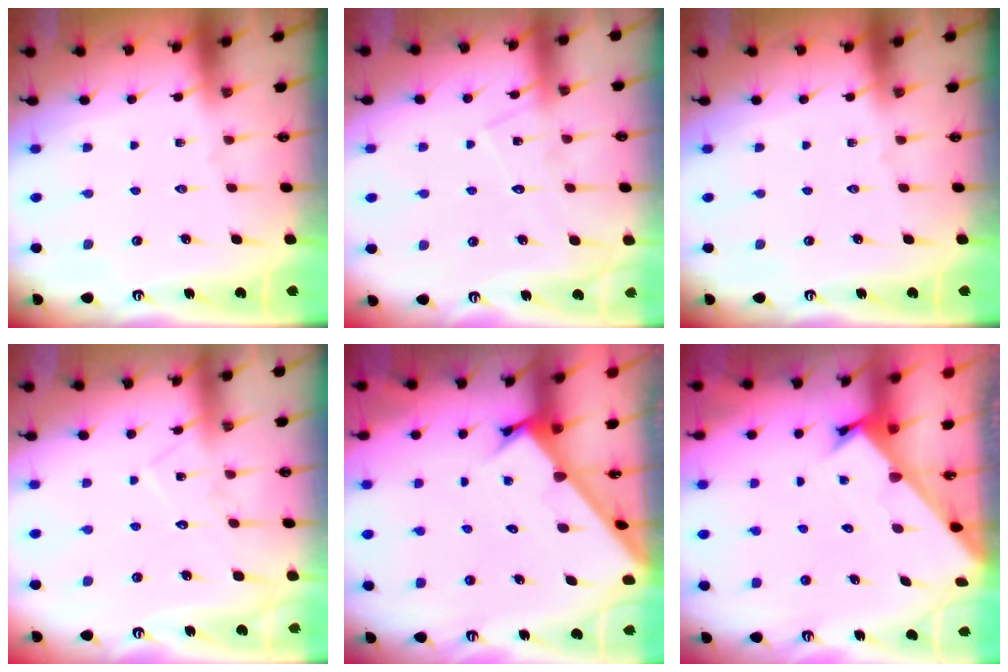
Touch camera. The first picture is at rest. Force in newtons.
{"total": 8.7, "press": 8.7, "slide": 0.5}
{"total": 0.0}
{"total": 8.7, "press": 8.7, "slide": 0.6}
{"total": 2.8, "press": 2.8, "slide": 0.2}
{"total": 2.4, "press": 2.4, "slide": 0.2}